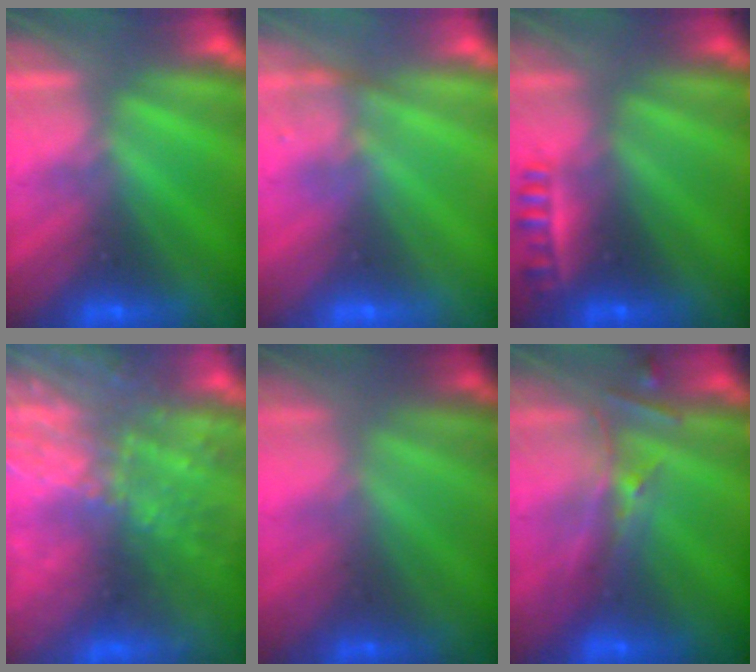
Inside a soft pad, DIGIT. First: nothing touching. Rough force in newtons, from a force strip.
{"total": 2.2}
{"total": 2.3}
{"total": 8.0}
{"total": 1.6}
{"total": 2.6}